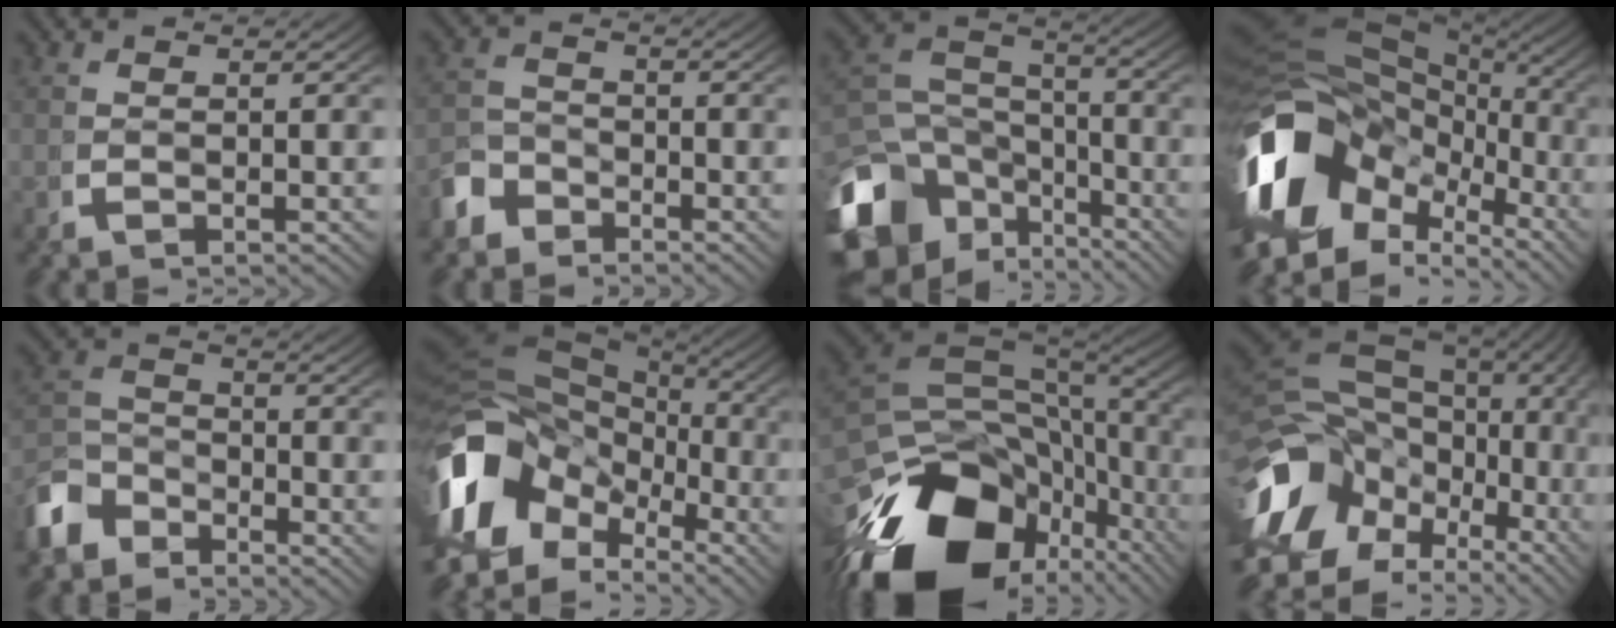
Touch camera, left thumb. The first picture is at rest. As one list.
[{"total": 3.6, "force": [-2.9, 2.1, 0.1], "torque": [-0.001, -0.013, -0.054]}, {"total": 13.0, "force": [-4.3, 9.2, 8.1], "torque": [-0.136, -0.038, -0.059]}, {"total": 20.0, "force": [-2.2, 13.7, 14.4], "torque": [-0.313, -0.050, -0.012]}, {"total": 5.8, "force": [-3.7, 3.8, 2.2], "torque": [-0.034, -0.017, -0.064]}, {"total": 18.3, "force": [-1.2, 12.9, 12.9], "torque": [-0.267, -0.036, -0.006]}, {"total": 19.7, "force": [-4.3, 12.7, 14.4], "torque": [-0.238, -0.047, -0.048]}, {"total": 21.3, "force": [-1.6, 15.4, 14.6], "torque": [-0.269, -0.037, -0.012]}]